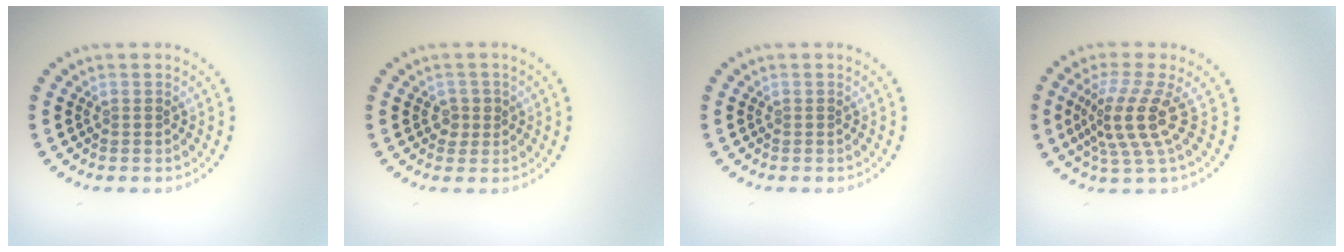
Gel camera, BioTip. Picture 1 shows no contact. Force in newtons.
{"total": 1.2, "press": 1.1, "slide": 0.4}
{"total": 0.0}
{"total": 4.4, "press": 3.1, "slide": 3.0}